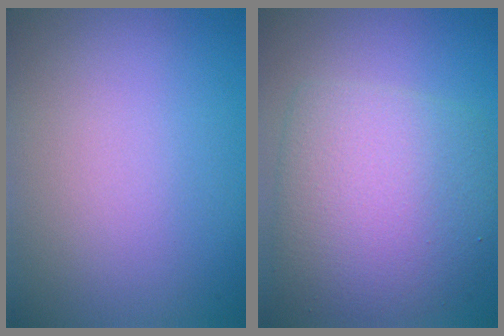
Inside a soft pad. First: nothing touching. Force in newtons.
{"total": 7.5, "press": 7.5, "slide": 0.1}